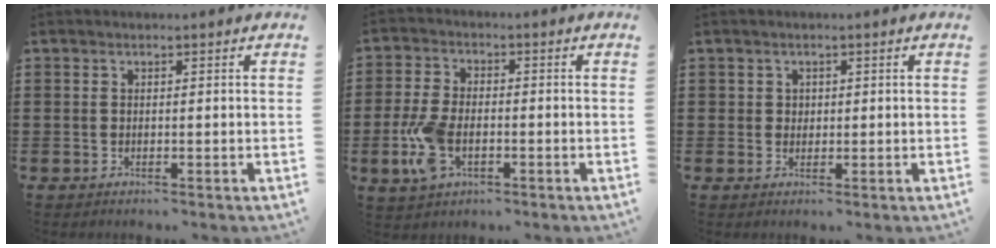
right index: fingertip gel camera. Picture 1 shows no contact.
{"total": 7.4, "force": [-2.1, 4.0, 5.8], "torque": [-0.146, -0.008, -0.044]}
{"total": 1.1, "force": [0.4, 1.0, 0.1], "torque": [-0.007, 0.004, 0.008]}